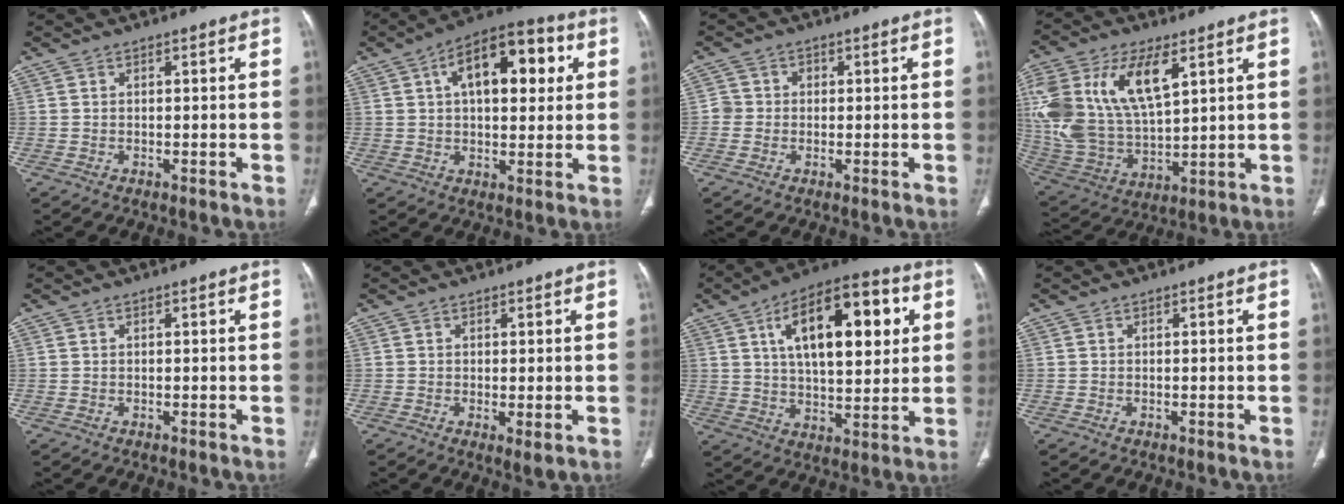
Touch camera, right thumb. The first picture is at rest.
{"total": 16.2, "force": [4.8, 8.2, 13.1], "torque": [-0.161, 0.018, 0.067]}
{"total": 2.6, "force": [-0.2, 2.6, 0.5], "torque": [0.014, 0.011, -0.009]}
{"total": 23.7, "force": [8.9, 12.3, 18.2], "torque": [-0.396, -0.014, 0.176]}
{"total": 0.0}
{"total": 2.0, "force": [-0.3, 0.5, 1.9], "torque": [-0.037, -0.011, -0.004]}
{"total": 21.0, "force": [6.5, 9.5, 17.5], "torque": [-0.241, -0.001, 0.097]}
{"total": 0.0}